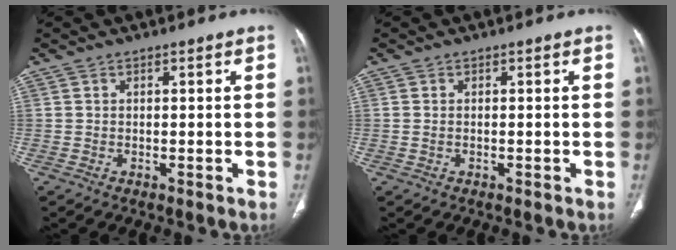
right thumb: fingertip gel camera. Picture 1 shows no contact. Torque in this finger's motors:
{"motor_torque": [-0.33, 0.03, -0.03, 0.51, -0.03]}